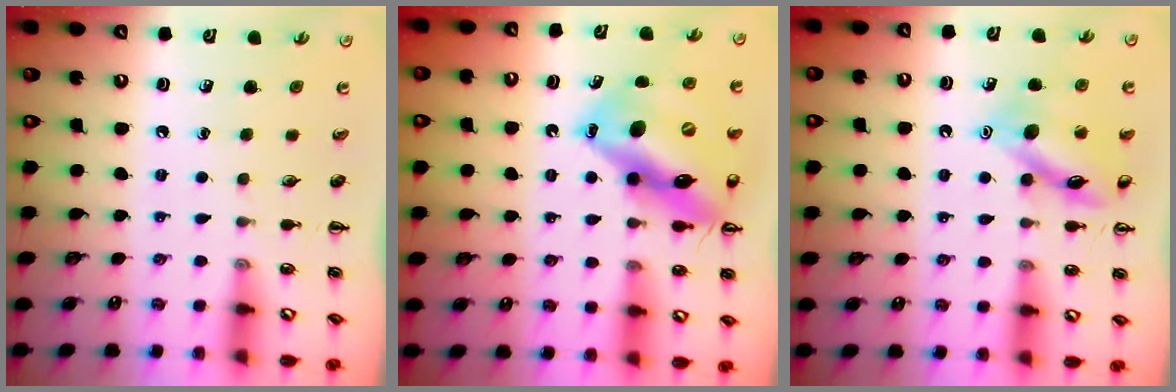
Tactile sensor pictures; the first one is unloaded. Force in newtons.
{"total": 18.4, "press": 18.0, "slide": 3.4}
{"total": 13.4, "press": 13.4, "slide": 1.1}